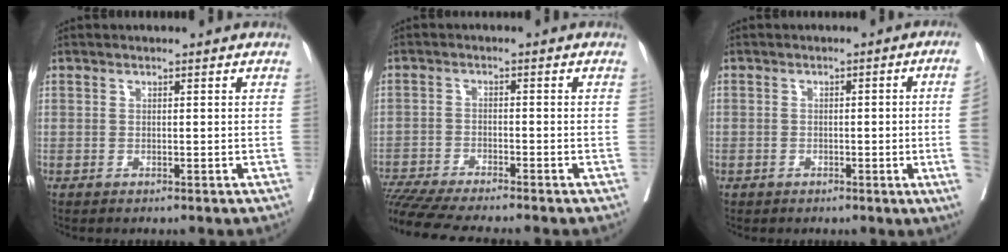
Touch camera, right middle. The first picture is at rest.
{"total": 12.1, "force": [-10.9, -0.3, 5.4], "torque": [-0.082, -0.017, -0.180]}
{"total": 5.6, "force": [-0.9, -0.8, 5.5], "torque": [-0.060, -0.001, -0.012]}